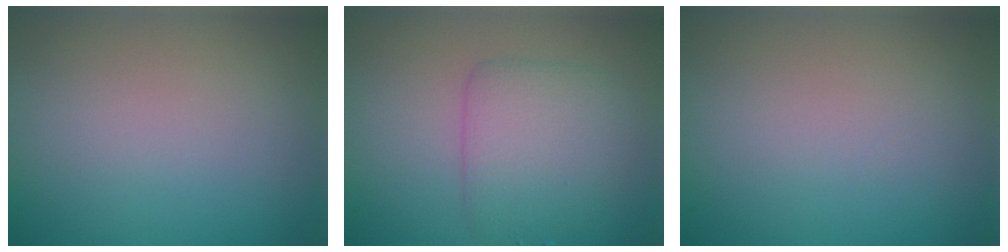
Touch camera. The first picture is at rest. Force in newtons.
{"total": 4.3, "press": 4.3, "slide": 0.0}
{"total": 0.0}